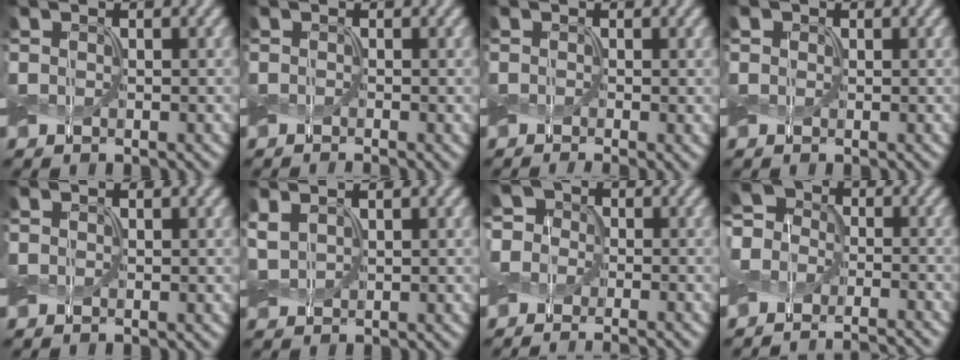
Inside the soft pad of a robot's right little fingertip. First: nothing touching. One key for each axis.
{"total": 0.0}
{"total": 0.8, "fx": 0.0, "fy": 0.5, "fz": 0.6, "tx": -0.008, "ty": 0.001, "tz": -0.005}
{"total": 1.0, "fx": 0.4, "fy": 0.8, "fz": 0.3, "tx": -0.007, "ty": 0.004, "tz": 0.004}
{"total": 0.0}
{"total": 1.9, "fx": 0.9, "fy": 1.0, "fz": 1.3, "tx": -0.036, "ty": 0.008, "tz": 0.020}
{"total": 5.5, "fx": -0.5, "fy": 4.9, "fz": 2.5, "tx": -0.032, "ty": 0.018, "tz": -0.056}
{"total": 8.1, "fx": -5.7, "fy": 5.0, "fz": 2.8, "tx": -0.037, "ty": -0.003, "tz": -0.097}